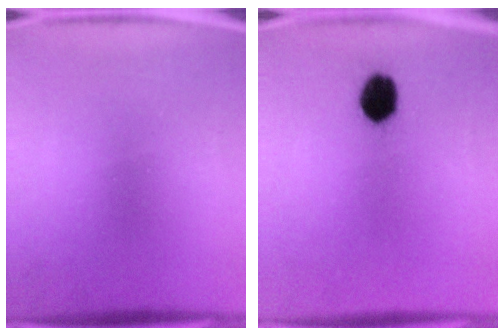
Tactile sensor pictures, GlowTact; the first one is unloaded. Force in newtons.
{"total": 5.8}